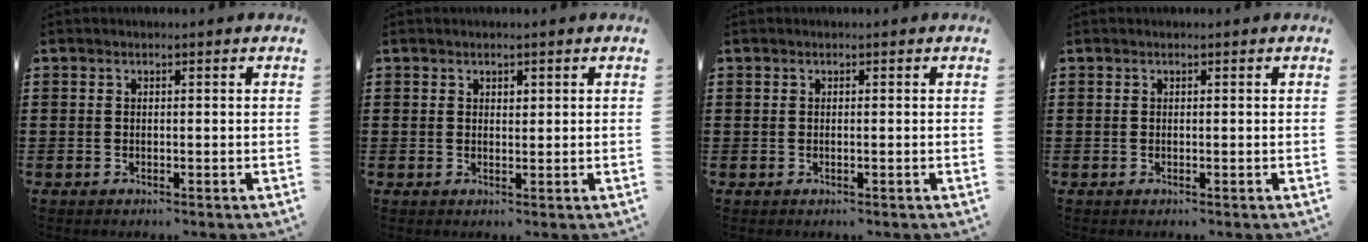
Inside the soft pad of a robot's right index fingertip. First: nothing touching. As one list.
[{"total": 1.0, "force": [0.7, 0.6, 0.3], "torque": [-0.006, 0.003, 0.014]}, {"total": 0.0}, {"total": 0.0}]